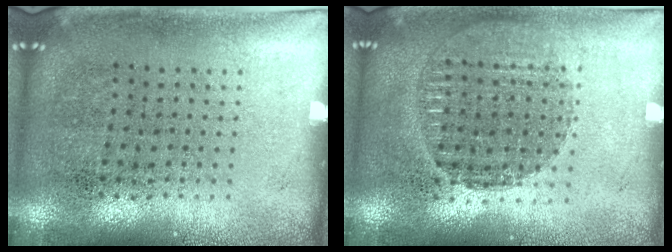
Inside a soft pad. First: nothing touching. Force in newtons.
{"total": 1.4, "press": 1.3, "slide": 0.6}